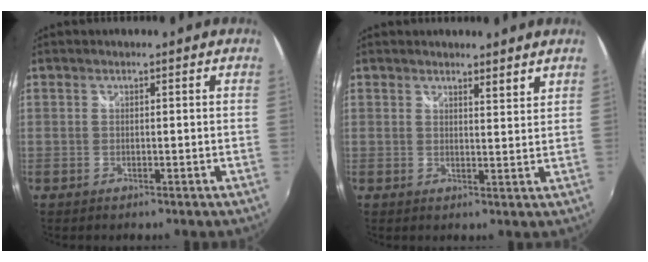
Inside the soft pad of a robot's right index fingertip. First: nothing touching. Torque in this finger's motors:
{"motor_torque": [-0.07, 0.23, -0.01, 0.01]}